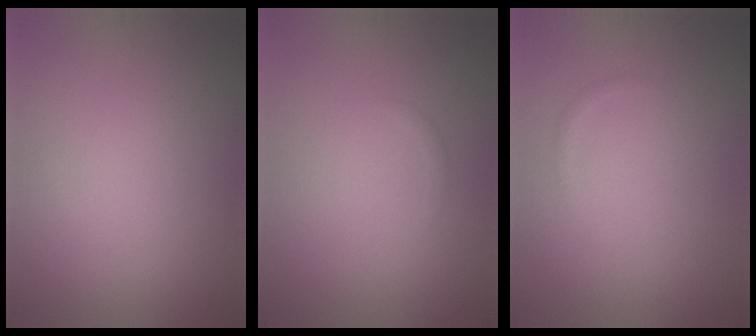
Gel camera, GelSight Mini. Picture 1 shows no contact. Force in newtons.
{"total": 0.5, "press": 0.5, "slide": 0.1}
{"total": 0.6, "press": 0.6, "slide": 0.0}